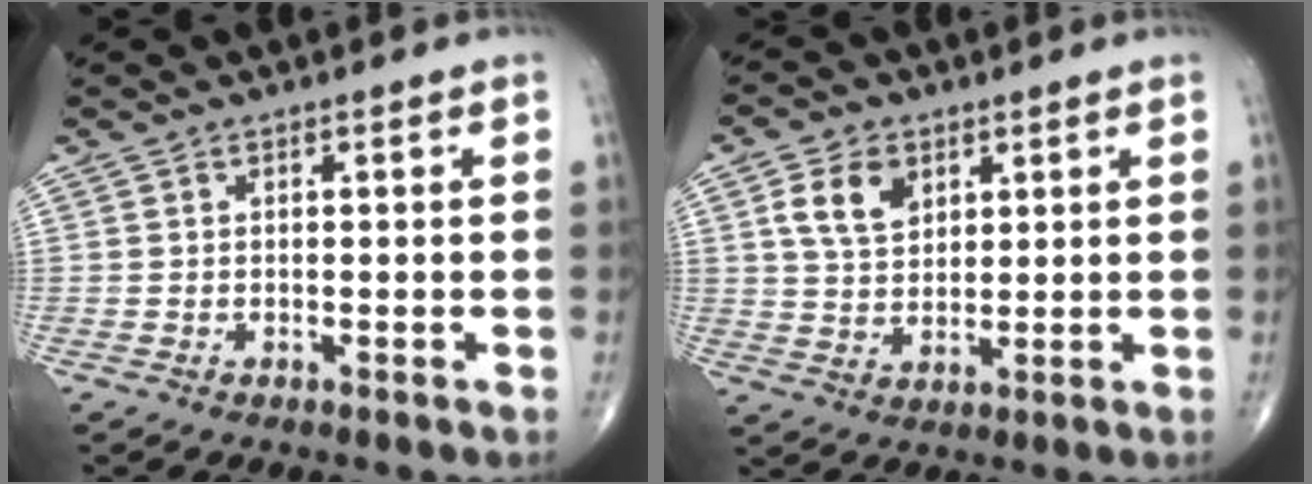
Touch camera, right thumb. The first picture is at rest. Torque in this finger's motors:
{"motor_torque": [1.31, 1.37, 1.13, 0.70, 0.09]}